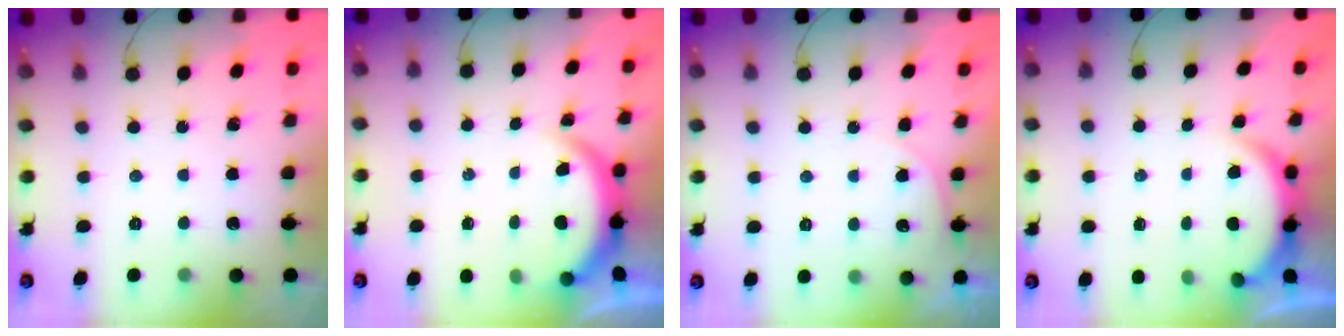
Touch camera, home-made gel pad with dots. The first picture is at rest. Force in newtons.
{"total": 3.8, "press": 3.8, "slide": 0.3}
{"total": 3.6, "press": 3.6, "slide": 0.5}
{"total": 3.6, "press": 3.6, "slide": 0.6}